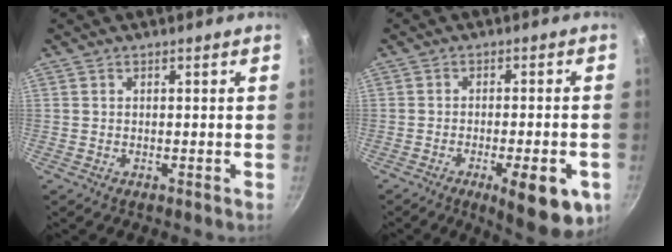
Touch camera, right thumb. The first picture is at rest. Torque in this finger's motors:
{"motor_torque": [1.01, 1.30, 0.05, -0.14, 0.24]}